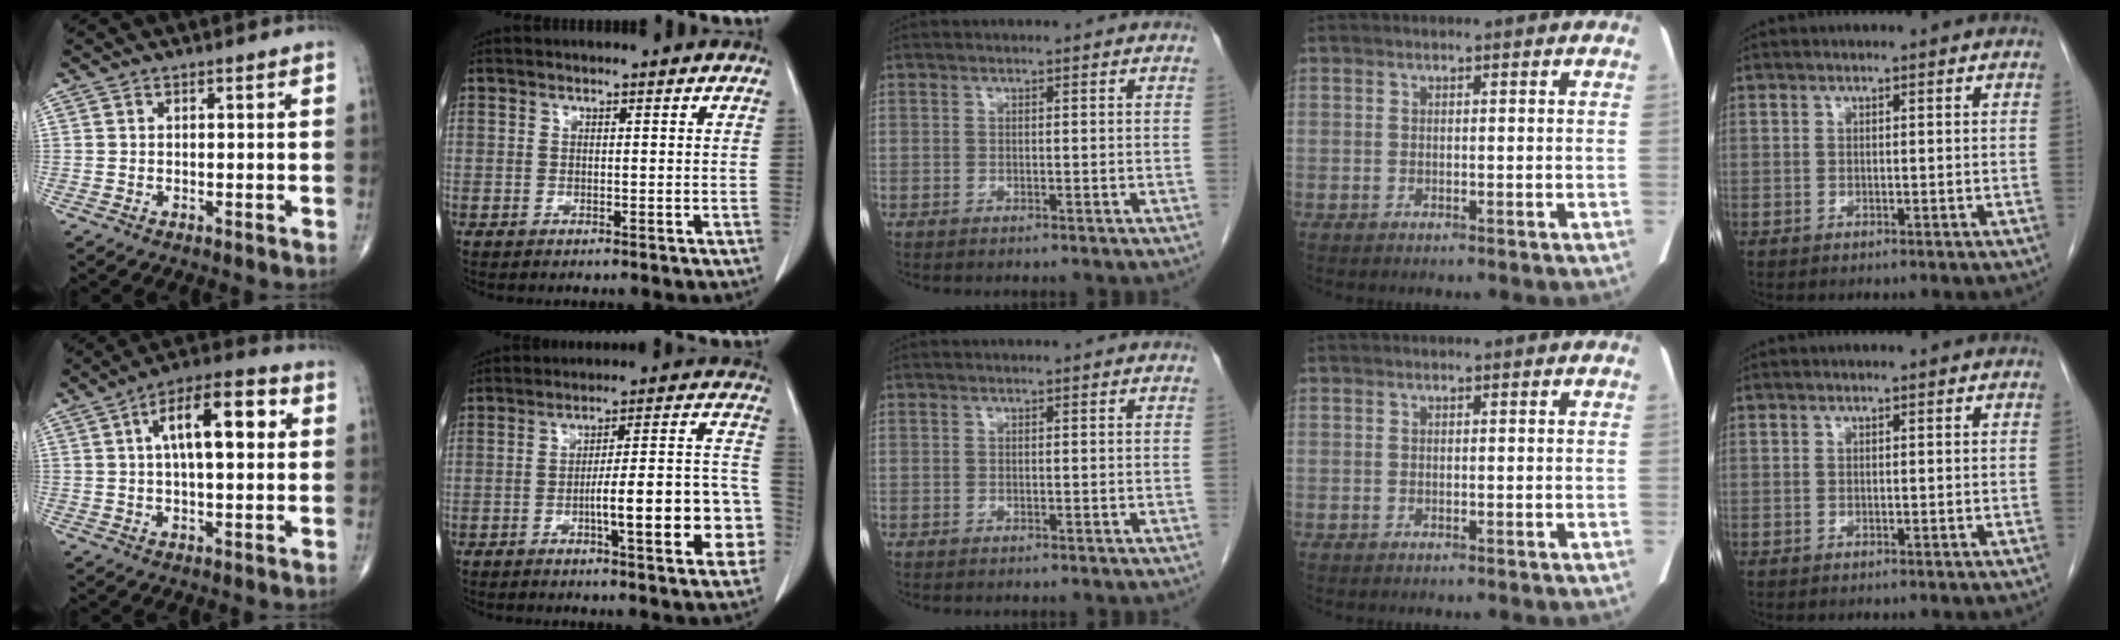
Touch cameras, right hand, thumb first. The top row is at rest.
{"thumb": {"total": 13.3, "force": [2.9, 5.4, 11.8], "torque": [-0.176, 0.023, 0.039]}, "index": {"total": 15.0, "force": [-4.2, 2.5, 14.2], "torque": [-0.169, 0.030, -0.054]}}